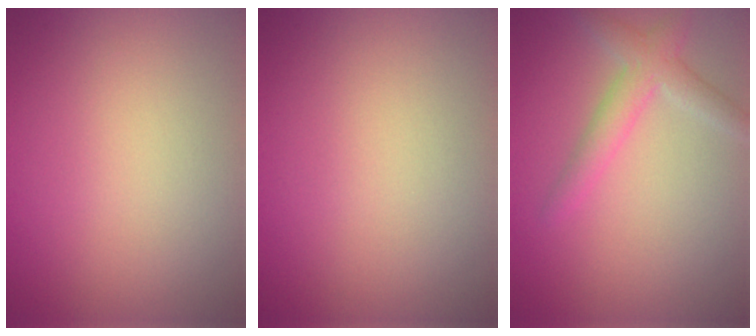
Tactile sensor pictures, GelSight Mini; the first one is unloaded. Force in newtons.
{"total": 0.0}
{"total": 2.7, "press": 2.7, "slide": 0.1}